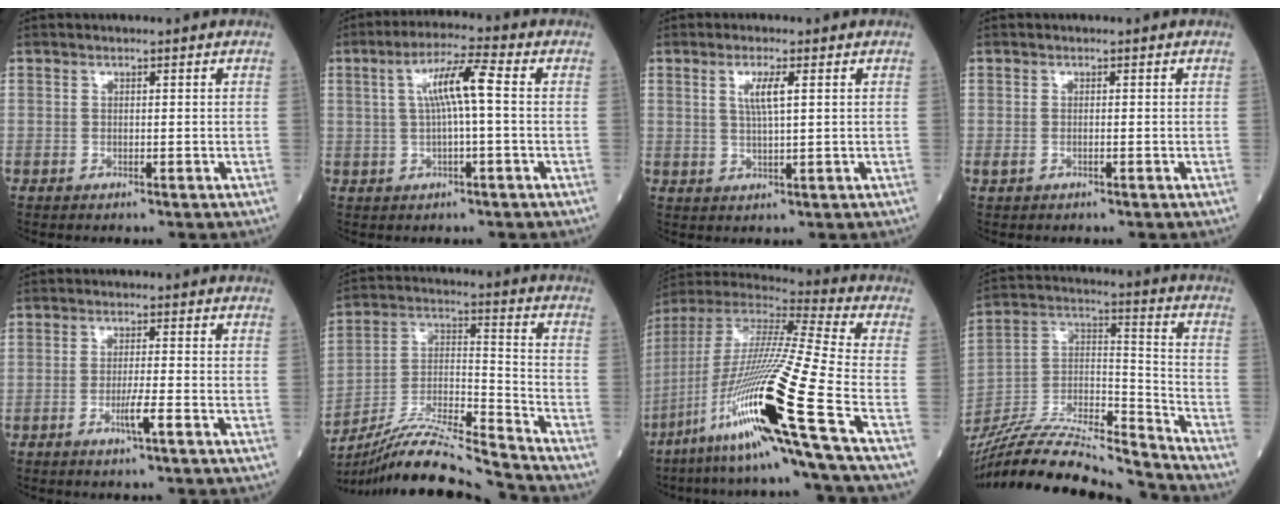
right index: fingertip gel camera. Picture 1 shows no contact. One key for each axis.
{"total": 7.2, "fx": 1.0, "fy": 0.4, "fz": 7.1, "tx": -0.134, "ty": 0.017, "tz": 0.016}
{"total": 3.7, "fx": 1.2, "fy": 0.2, "fz": 3.5, "tx": -0.068, "ty": 0.001, "tz": 0.022}
{"total": 0.9, "fx": -0.1, "fy": 0.4, "fz": 0.8, "tx": -0.023, "ty": 0.000, "tz": 0.000}
{"total": 3.3, "fx": -1.5, "fy": -0.2, "fz": 2.9, "tx": -0.050, "ty": -0.004, "tz": -0.028}
{"total": 15.6, "fx": -14.8, "fy": -1.6, "fz": 4.6, "tx": -0.086, "ty": 0.014, "tz": -0.274}
{"total": 25.0, "fx": -11.4, "fy": -1.6, "fz": 22.1, "tx": -0.439, "ty": -0.046, "tz": -0.217}
{"total": 22.7, "fx": -21.3, "fy": 1.1, "fz": 7.6, "tx": -0.170, "ty": 0.009, "tz": -0.371}